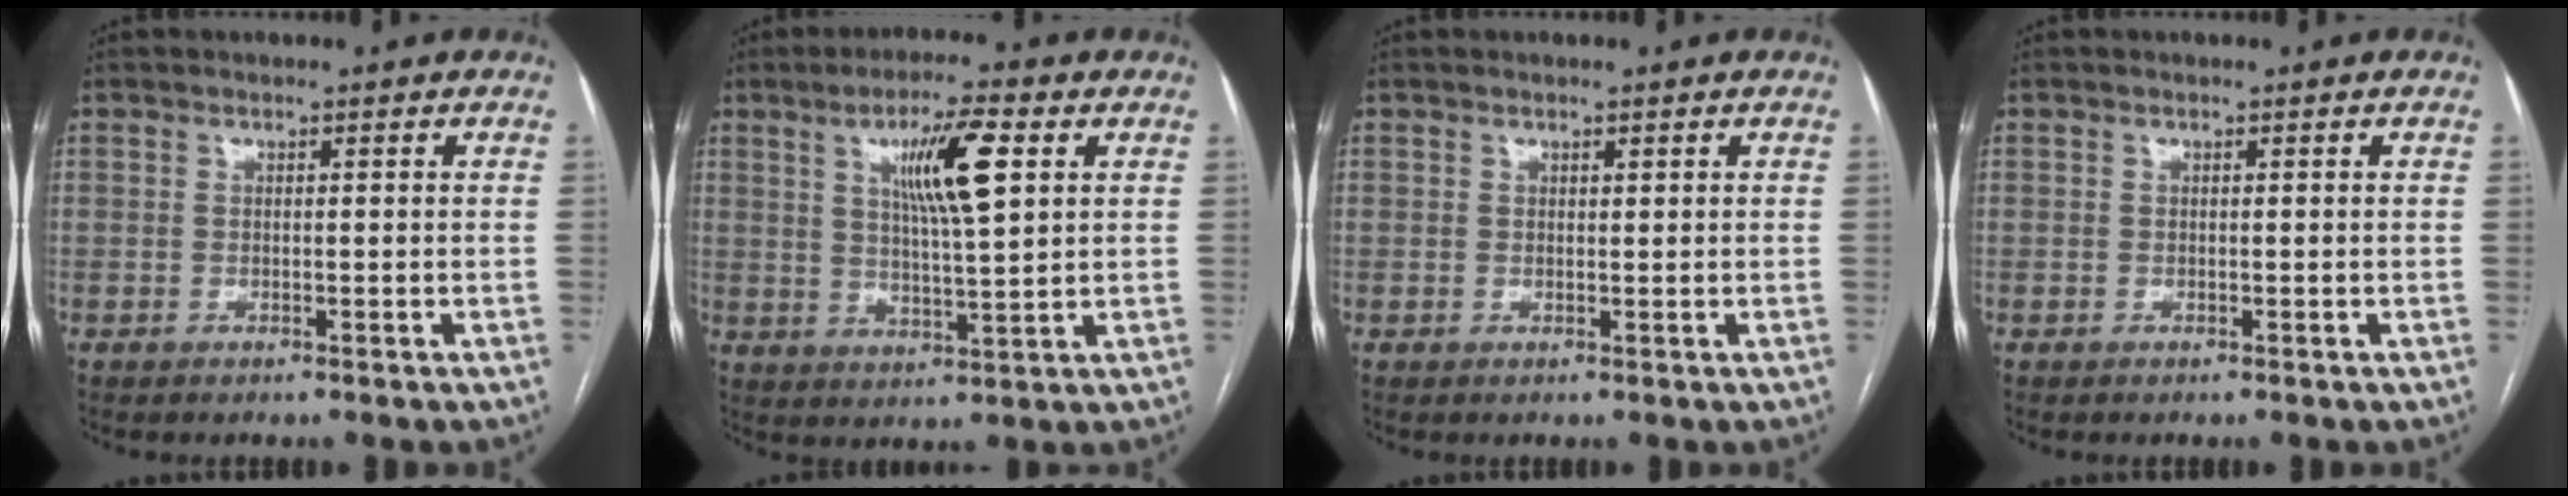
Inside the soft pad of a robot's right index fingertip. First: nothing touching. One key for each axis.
{"total": 10.0, "fx": 3.6, "fy": 1.0, "fz": 9.3, "tx": -0.161, "ty": 0.005, "tz": 0.060}
{"total": 0.6, "fx": 0.4, "fy": 0.2, "fz": 0.4, "tx": -0.008, "ty": -0.002, "tz": 0.005}
{"total": 0.0}